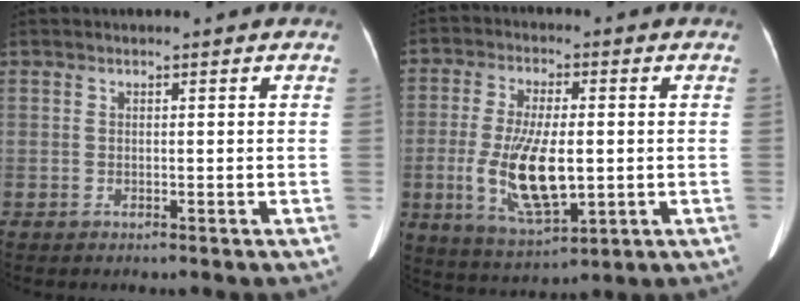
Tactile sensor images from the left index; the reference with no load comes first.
{"total": 12.0, "force": [-1.6, 4.1, 11.2], "torque": [-0.228, -0.015, -0.020]}